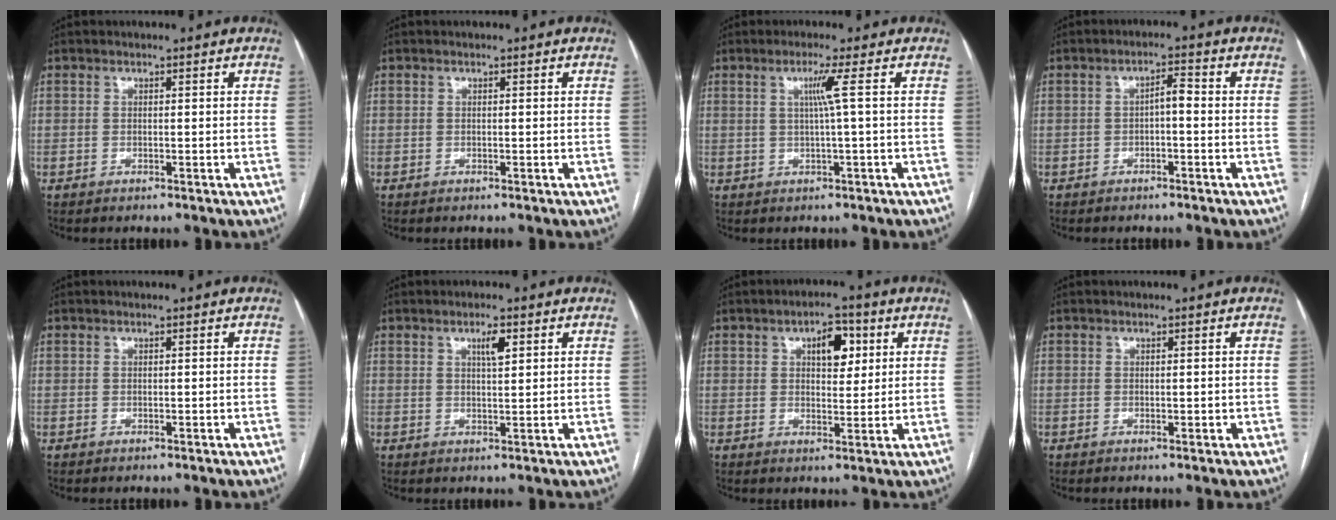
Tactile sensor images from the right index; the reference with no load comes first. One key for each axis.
{"total": 0.0}
{"total": 3.0, "fx": 0.6, "fy": -1.2, "fz": 2.8, "tx": -0.055, "ty": 0.000, "tz": 0.014}
{"total": 2.6, "fx": -0.4, "fy": 0.8, "fz": 2.5, "tx": -0.040, "ty": 0.013, "tz": -0.006}
{"total": 0.0}
{"total": 2.9, "fx": 1.4, "fy": 0.5, "fz": 2.4, "tx": -0.042, "ty": 0.001, "tz": 0.023}
{"total": 6.0, "fx": 2.3, "fy": 2.9, "fz": 4.7, "tx": -0.071, "ty": 0.012, "tz": 0.036}
{"total": 1.0, "fx": 0.0, "fy": 0.6, "fz": 0.8, "tx": -0.010, "ty": 0.003, "tz": 0.006}